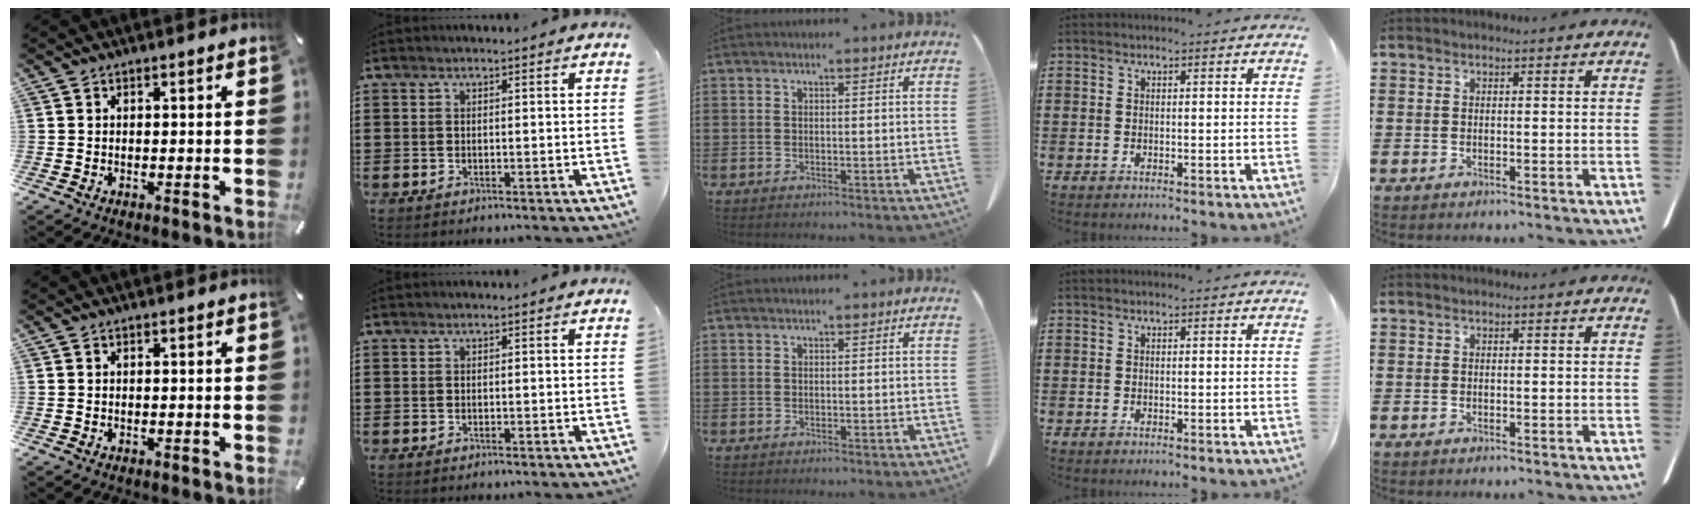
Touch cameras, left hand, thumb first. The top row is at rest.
{}